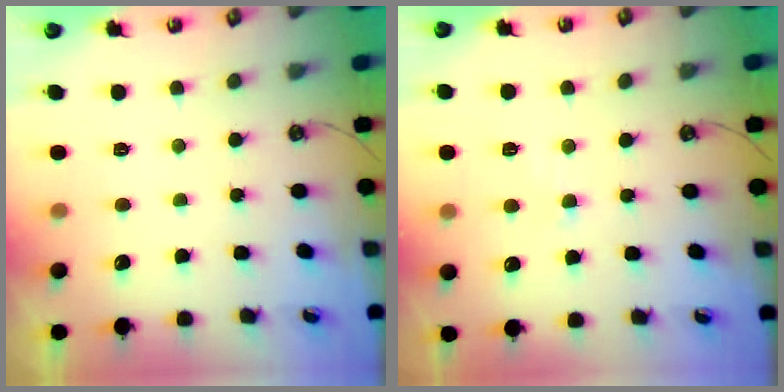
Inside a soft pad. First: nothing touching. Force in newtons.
{"total": 0.9, "press": 0.6, "slide": 0.7}